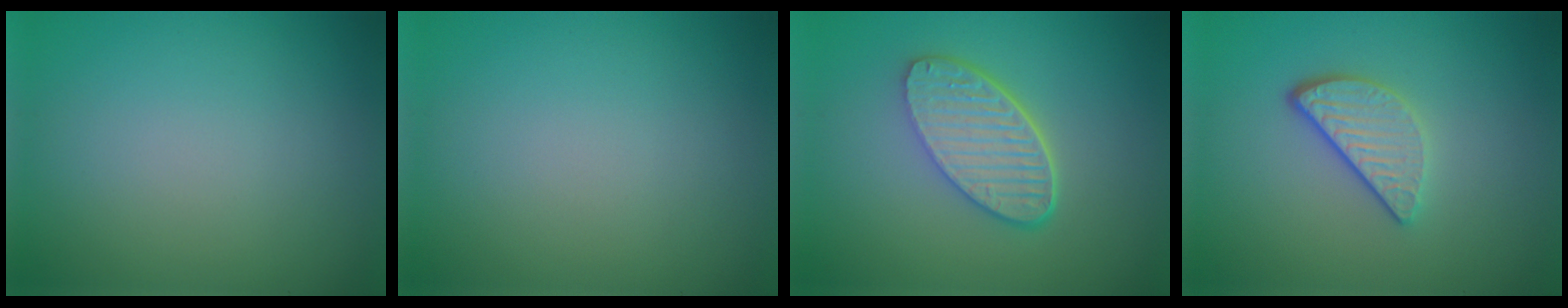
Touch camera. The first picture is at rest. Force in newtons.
{"total": 0.0}
{"total": 5.7, "press": 4.4, "slide": 3.6}
{"total": 3.3, "press": 2.7, "slide": 1.9}